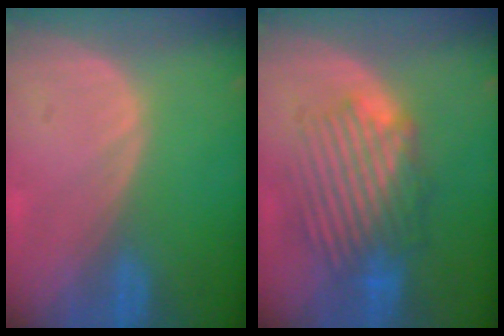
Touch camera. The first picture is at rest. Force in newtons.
{"total": 8.6, "press": 8.2, "slide": 2.6}